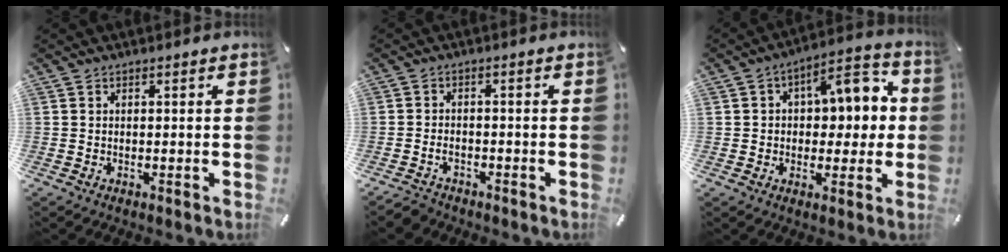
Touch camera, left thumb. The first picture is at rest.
{"total": 2.8, "force": [-1.9, 1.6, 1.2], "torque": [-0.031, 0.008, -0.041]}
{"total": 10.6, "force": [2.3, 7.6, 7.1], "torque": [-0.089, -0.013, 0.036]}